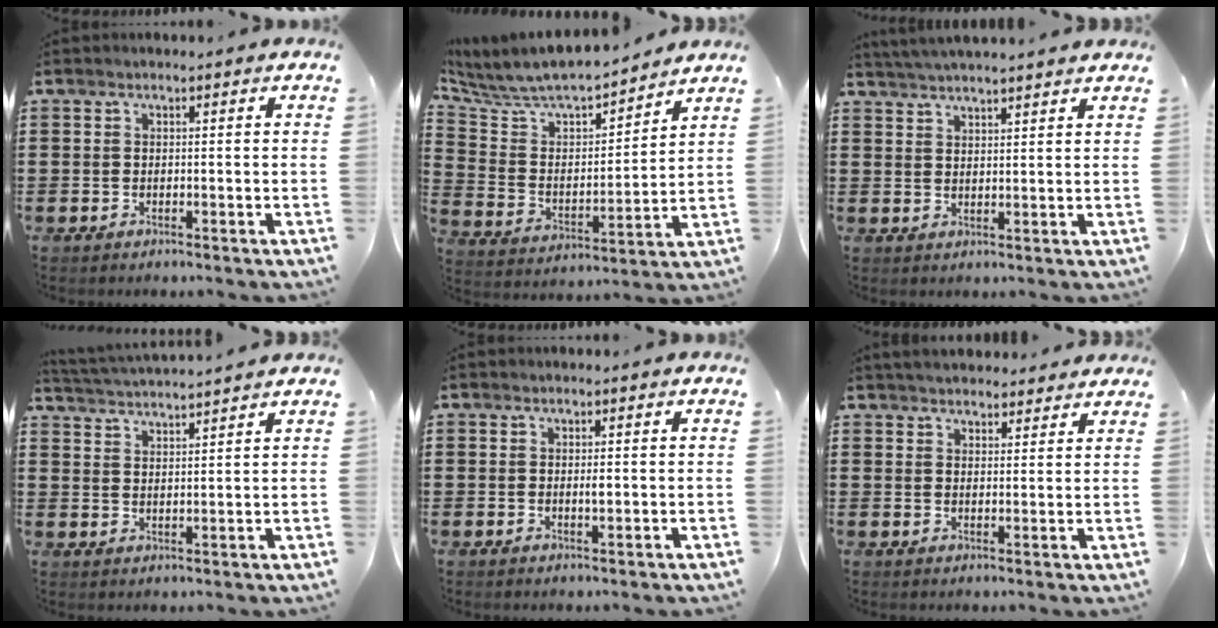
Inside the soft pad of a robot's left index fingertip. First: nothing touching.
{"total": 6.7, "force": [6.1, 1.8, 2.1], "torque": [-0.073, -0.046, 0.101]}
{"total": 3.0, "force": [2.9, -0.6, 0.3], "torque": [-0.013, -0.008, 0.054]}
{"total": 3.0, "force": [3.0, -0.6, 0.0], "torque": [-0.012, -0.017, 0.051]}
{"total": 0.9, "force": [0.1, 0.1, 0.9], "torque": [-0.017, -0.002, 0.002]}
{"total": 3.2, "force": [3.2, 0.4, 0.2], "torque": [-0.011, -0.005, 0.061]}